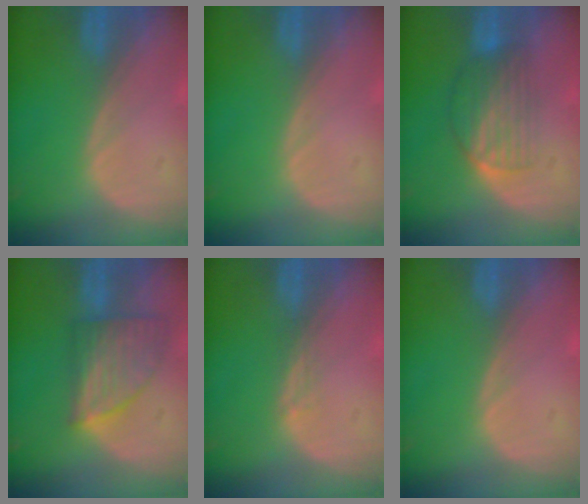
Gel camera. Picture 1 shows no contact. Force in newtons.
{"total": 0.0}
{"total": 6.8, "press": 6.0, "slide": 3.3}
{"total": 7.4, "press": 6.8, "slide": 2.9}
{"total": 1.0, "press": 0.7, "slide": 0.7}
{"total": 0.5, "press": 0.1, "slide": 0.5}